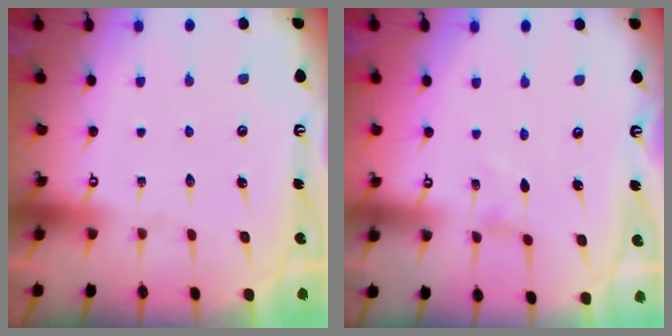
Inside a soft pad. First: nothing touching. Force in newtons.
{"total": 0.0}